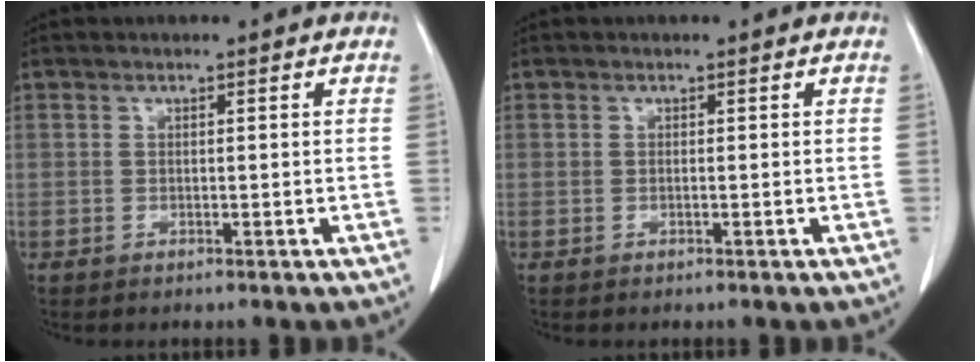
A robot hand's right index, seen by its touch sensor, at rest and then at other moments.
{"total": 0.0}